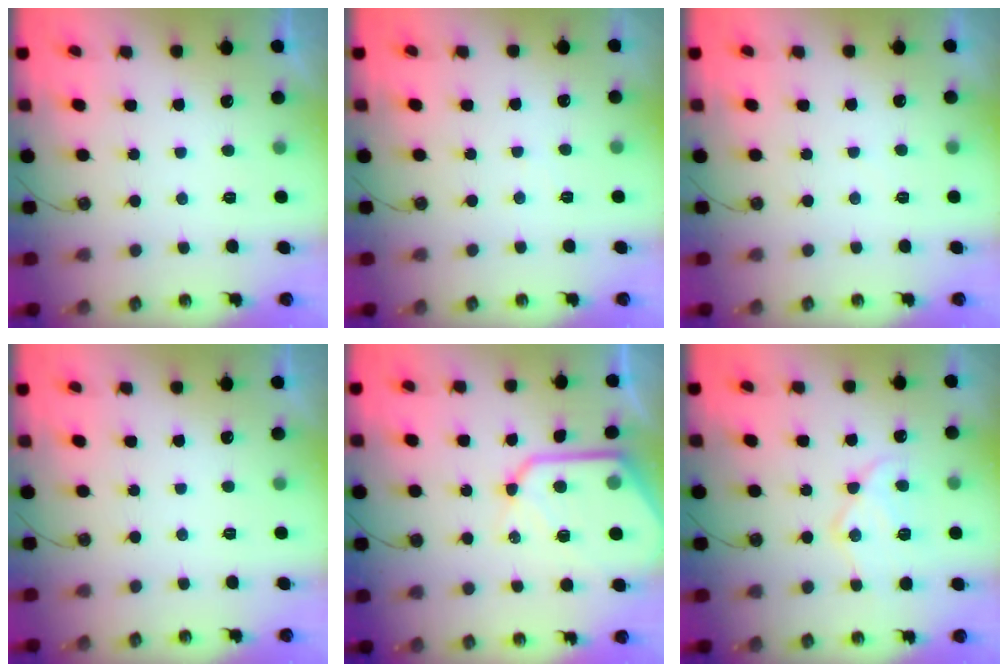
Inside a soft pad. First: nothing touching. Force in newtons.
{"total": 1.9, "press": 1.9, "slide": 0.4}
{"total": 1.2, "press": 1.2, "slide": 0.3}
{"total": 0.0}
{"total": 15.8, "press": 15.7, "slide": 1.8}
{"total": 13.9, "press": 13.8, "slide": 1.0}